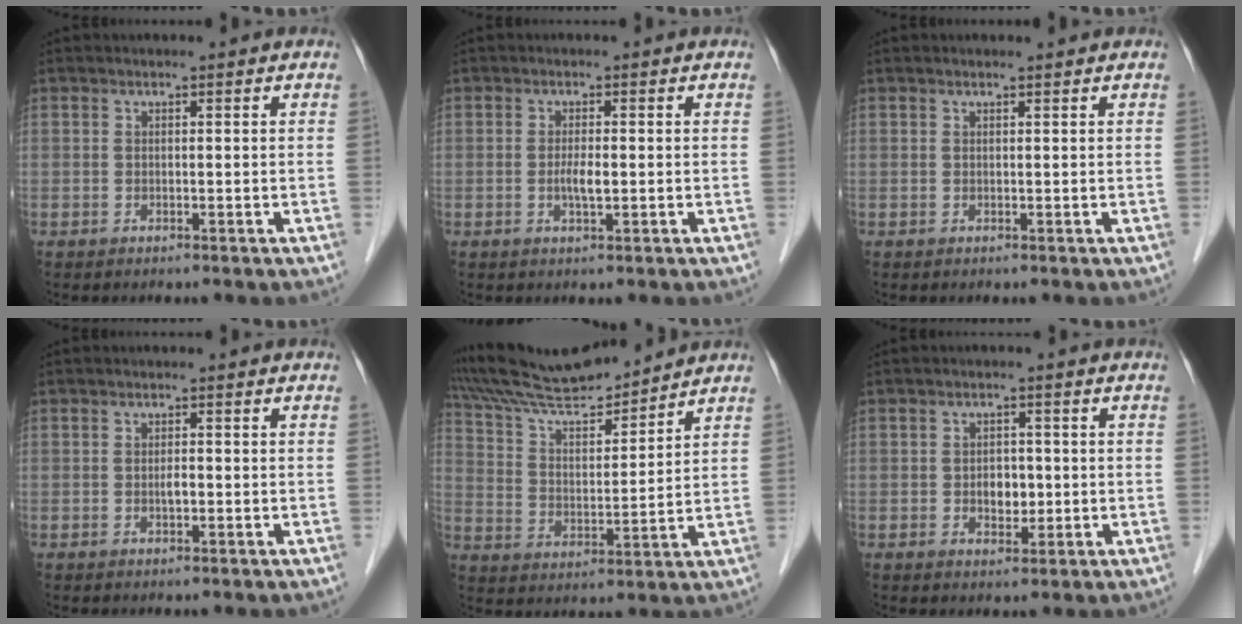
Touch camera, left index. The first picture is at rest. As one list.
[{"total": 2.1, "force": [-0.2, 0.4, 2.1], "torque": [-0.045, -0.001, -0.004]}, {"total": 0.7, "force": [0.7, -0.1, 0.2], "torque": [-0.009, 0.004, 0.013]}, {"total": 1.0, "force": [-0.2, 0.3, 0.9], "torque": [-0.018, 0.001, -0.004]}, {"total": 12.9, "force": [12.2, 0.8, 3.9], "torque": [-0.082, 0.013, 0.228]}, {"total": 3.2, "force": [-0.3, 2.2, 2.2], "torque": [-0.031, 0.004, 0.000]}]